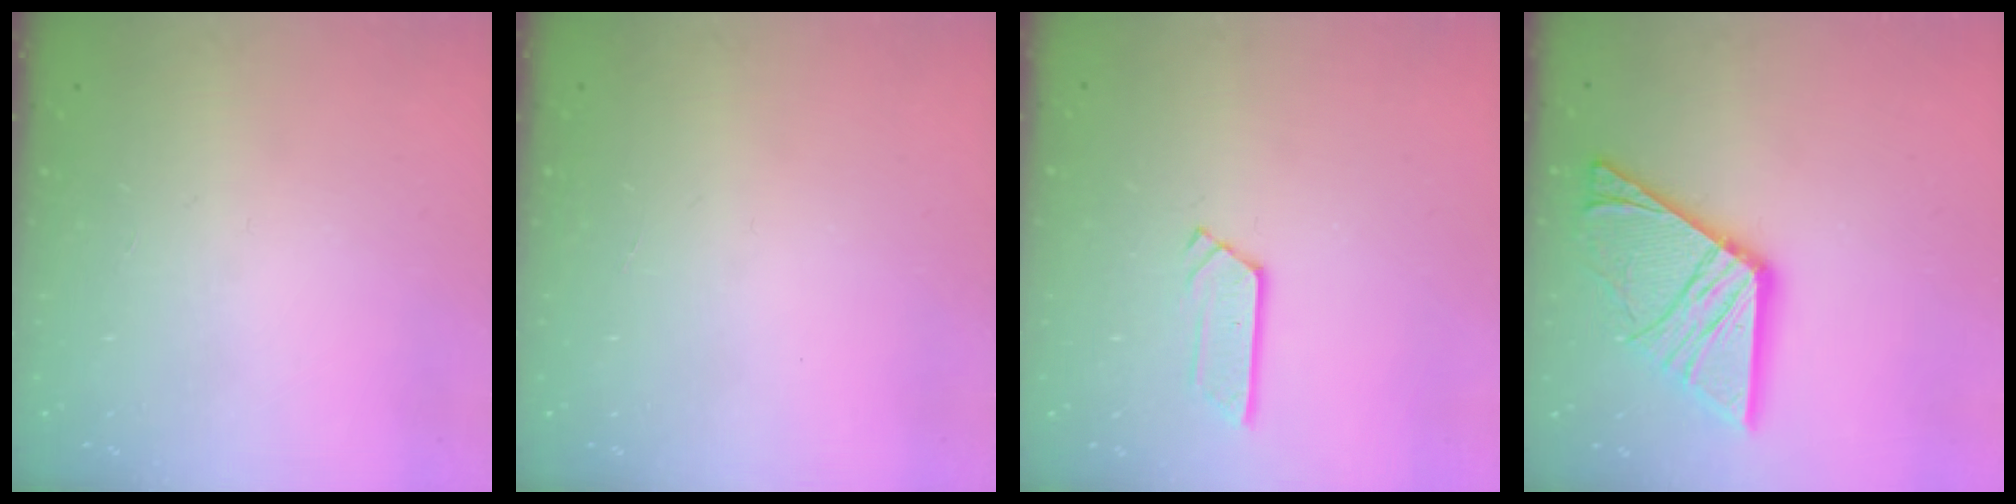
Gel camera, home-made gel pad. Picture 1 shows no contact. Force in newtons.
{"total": 0.0}
{"total": 4.3, "press": 4.2, "slide": 0.3}
{"total": 18.4, "press": 18.3, "slide": 1.8}